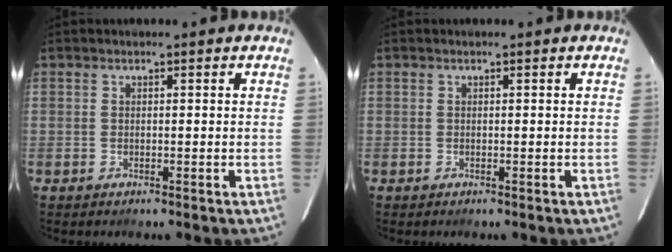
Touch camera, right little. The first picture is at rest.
{"total": 0.0}